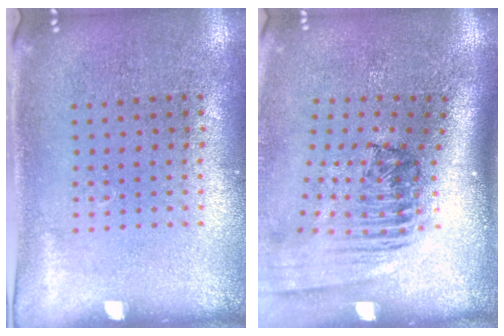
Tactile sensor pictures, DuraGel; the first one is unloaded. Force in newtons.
{"total": 2.5, "press": 1.7, "slide": 1.8}